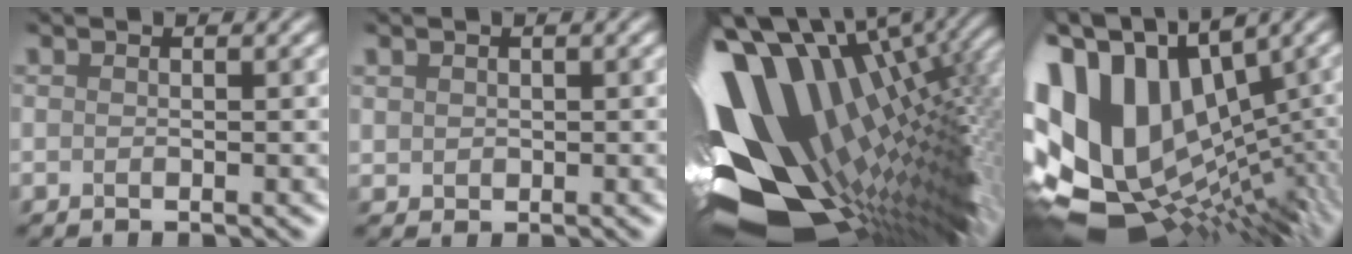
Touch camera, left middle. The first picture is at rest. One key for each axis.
{"total": 1.1, "fx": 0.7, "fy": 0.4, "fz": -0.7, "tx": 0.010, "ty": 0.000, "tz": 0.020}
{"total": 15.8, "fx": -0.3, "fy": 8.9, "fz": 13.1, "tx": -0.279, "ty": -0.030, "tz": 0.016}
{"total": 16.4, "fx": 1.4, "fy": 11.1, "fz": 12.0, "tx": -0.206, "ty": -0.002, "tz": 0.072}